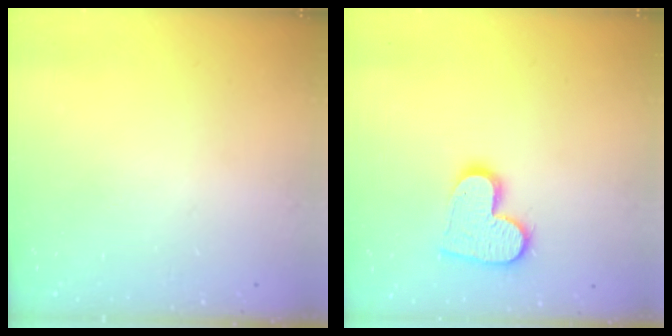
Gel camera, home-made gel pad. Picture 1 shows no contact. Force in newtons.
{"total": 13.8, "press": 13.8, "slide": 1.0}